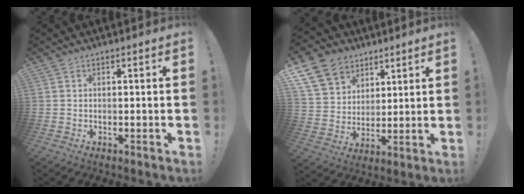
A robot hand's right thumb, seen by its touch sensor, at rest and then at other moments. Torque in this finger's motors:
{"motor_torque": [-0.49, 1.17, 0.61, 1.24, 0.06]}